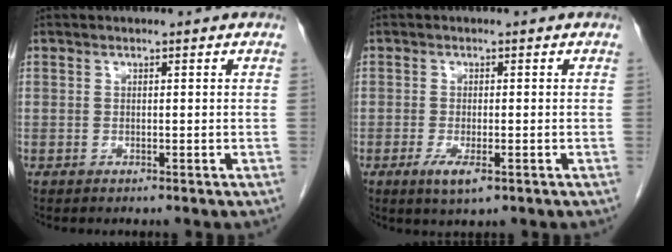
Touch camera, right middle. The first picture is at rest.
{"total": 3.4, "force": [-1.6, 0.9, 2.9], "torque": [-0.056, -0.007, -0.023]}